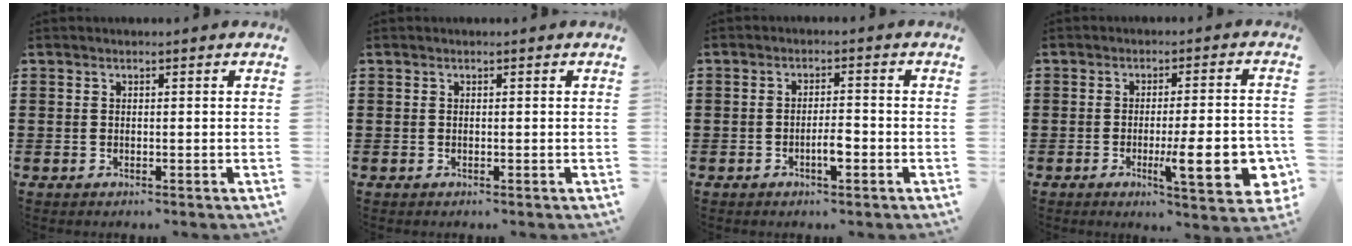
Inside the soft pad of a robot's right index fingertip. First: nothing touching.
{"total": 0.0}
{"total": 3.4, "force": [-1.3, 0.9, 3.0], "torque": [-0.053, 0.005, -0.024]}
{"total": 11.7, "force": [-3.0, 2.4, 11.1], "torque": [-0.155, -0.015, -0.047]}